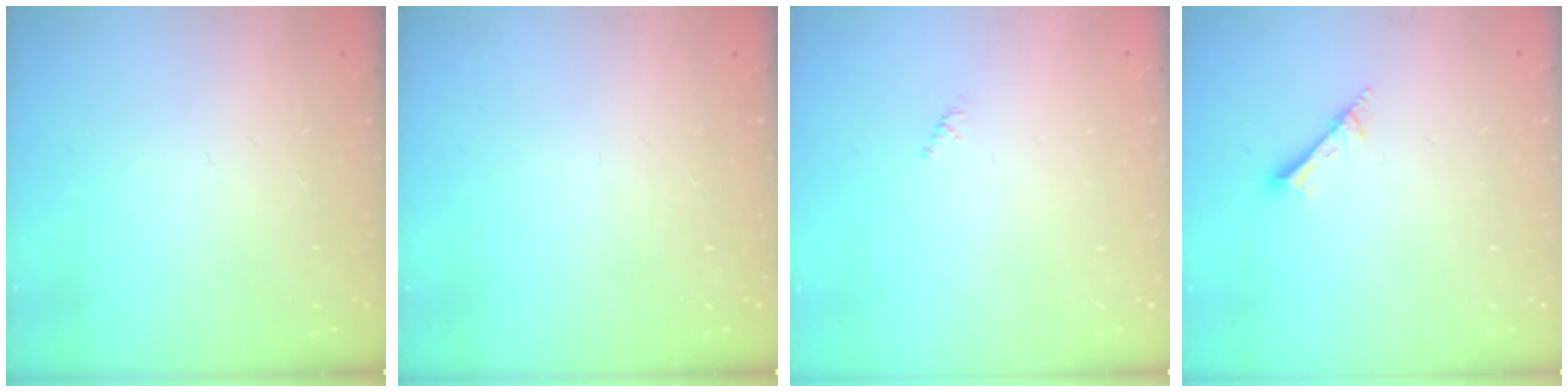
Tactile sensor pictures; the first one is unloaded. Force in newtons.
{"total": 0.0}
{"total": 0.8, "press": 0.7, "slide": 0.4}
{"total": 2.0, "press": 2.0, "slide": 0.1}